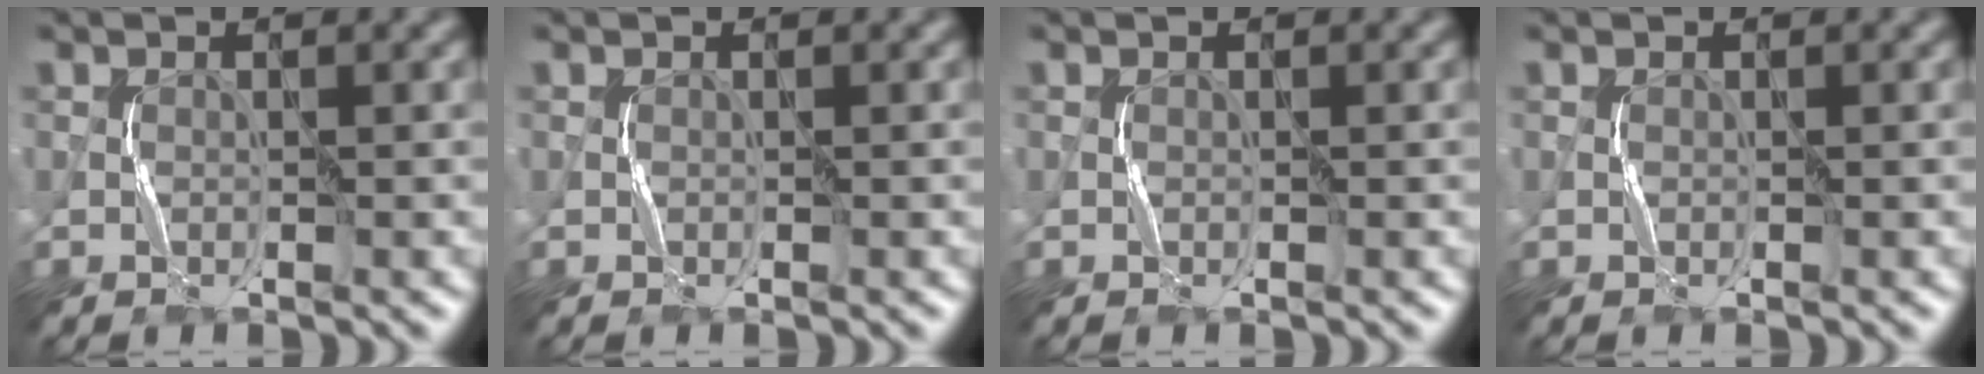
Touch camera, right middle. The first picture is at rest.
{"total": 0.0}
{"total": 0.0}
{"total": 0.0}